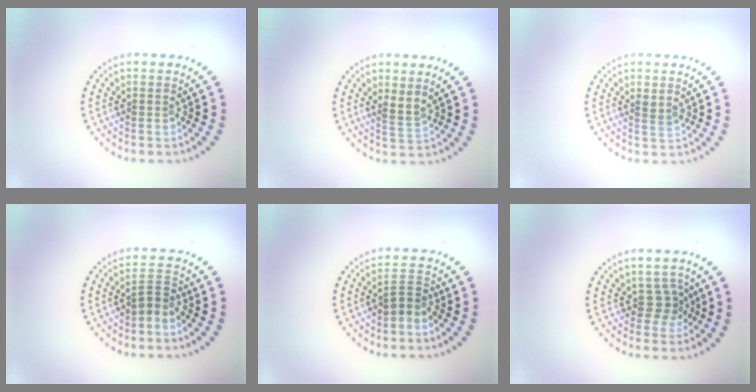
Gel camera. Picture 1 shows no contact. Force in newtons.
{"total": 1.4, "press": 0.9, "slide": 1.0}
{"total": 1.1, "press": 0.9, "slide": 0.7}
{"total": 1.7, "press": 1.3, "slide": 1.1}
{"total": 1.8, "press": 1.3, "slide": 1.1}
{"total": 2.0, "press": 1.3, "slide": 1.4}